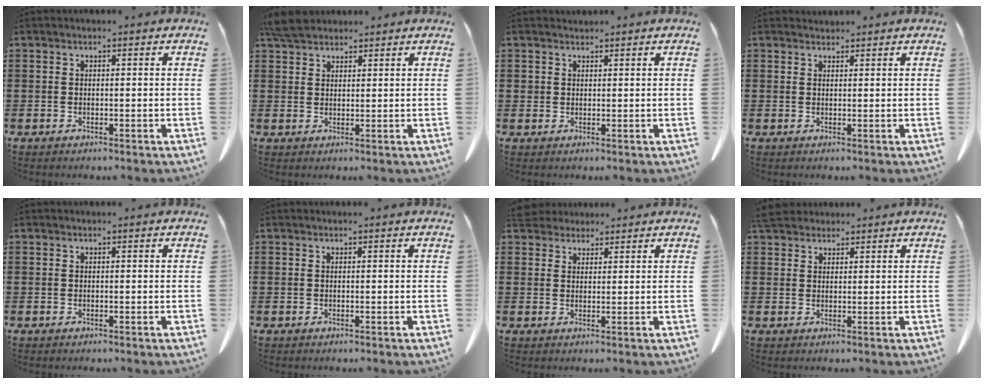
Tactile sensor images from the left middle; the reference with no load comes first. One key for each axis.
{"total": 4.2, "fx": 3.7, "fy": 1.3, "fz": 1.4, "tx": -0.037, "ty": 0.000, "tz": 0.074}
{"total": 1.4, "fx": 1.2, "fy": 0.8, "fz": 0.0, "tx": -0.004, "ty": 0.000, "tz": 0.026}
{"total": 1.3, "fx": 1.2, "fy": 0.3, "fz": 0.1, "tx": -0.005, "ty": -0.001, "tz": 0.025}
{"total": 0.0}
{"total": 0.0}
{"total": 3.4, "fx": 3.1, "fy": 1.1, "fz": 0.4, "tx": -0.011, "ty": -0.007, "tz": 0.060}
{"total": 3.6, "fx": 3.2, "fy": 1.3, "fz": 1.0, "tx": -0.030, "ty": -0.001, "tz": 0.063}